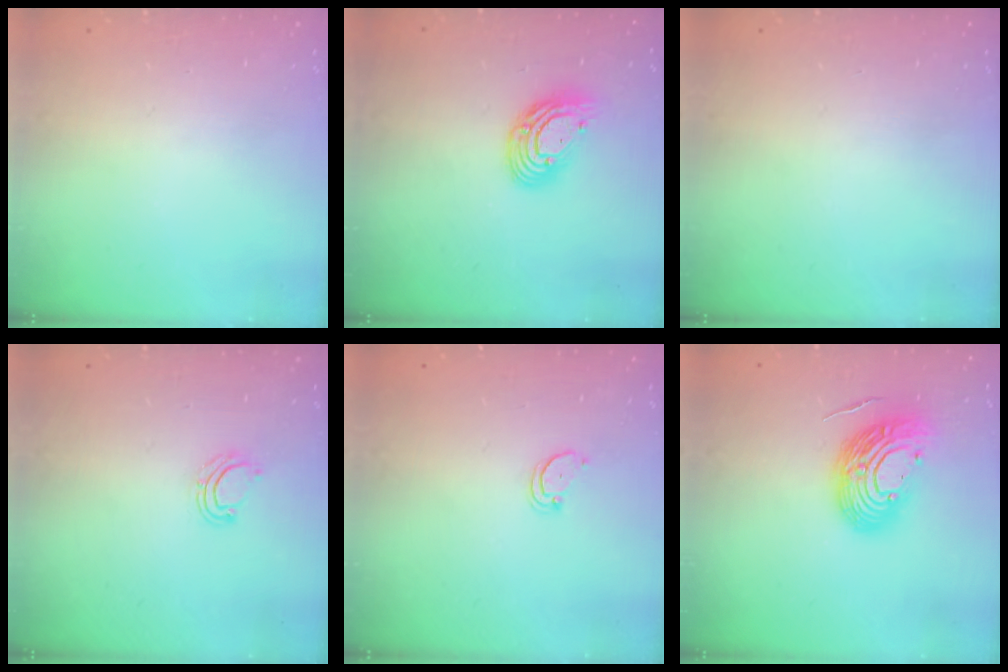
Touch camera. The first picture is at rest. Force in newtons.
{"total": 10.7, "press": 10.7, "slide": 0.8}
{"total": 0.0}
{"total": 5.0, "press": 4.9, "slide": 1.0}
{"total": 2.5, "press": 2.5, "slide": 0.2}
{"total": 13.7, "press": 13.6, "slide": 1.8}